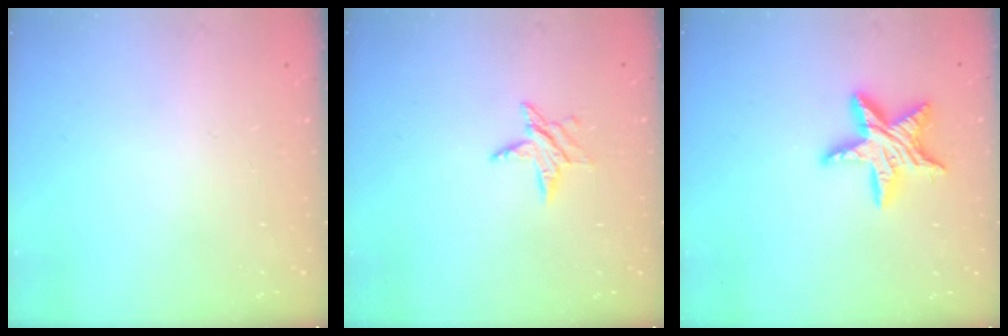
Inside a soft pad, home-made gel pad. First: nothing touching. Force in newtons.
{"total": 5.7, "press": 5.7, "slide": 0.3}
{"total": 13.1, "press": 13.1, "slide": 0.9}